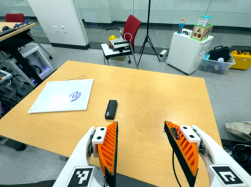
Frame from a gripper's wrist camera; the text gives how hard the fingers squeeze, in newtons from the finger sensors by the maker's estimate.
{"total": 0.0}